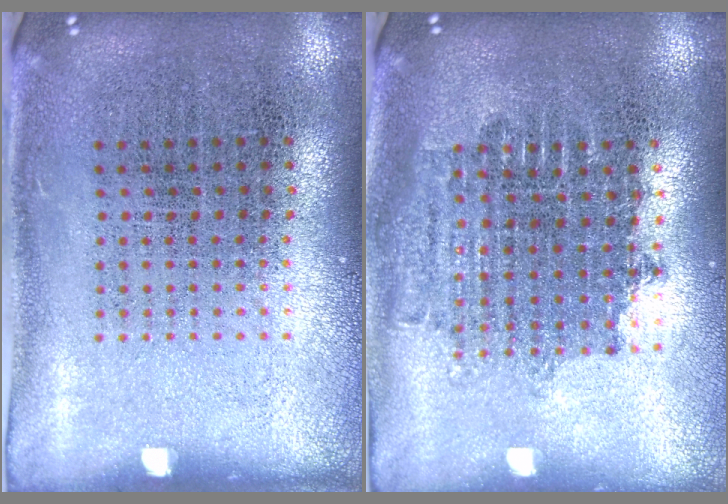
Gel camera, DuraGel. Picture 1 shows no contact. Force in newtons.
{"total": 1.6, "press": 1.3, "slide": 0.9}